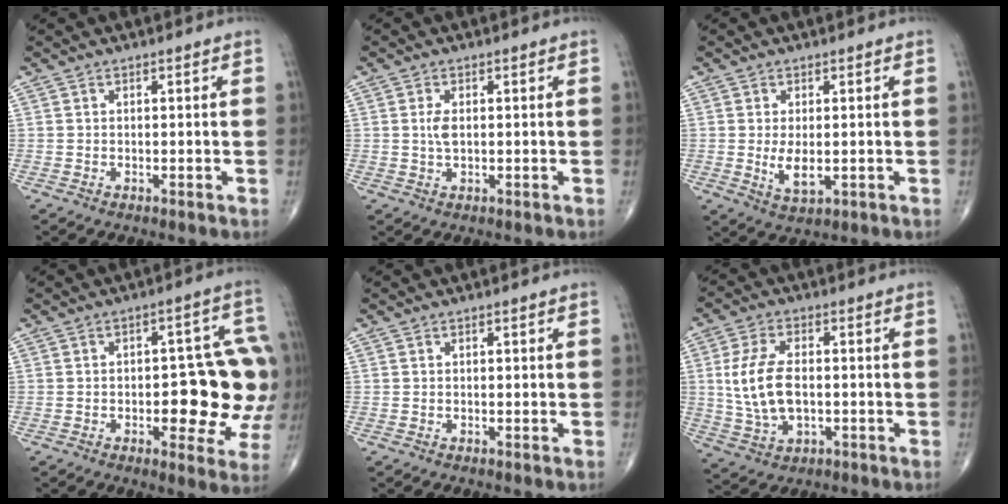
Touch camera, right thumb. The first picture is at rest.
{"total": 2.5, "force": [0.3, 1.3, 2.2], "torque": [-0.048, -0.001, 0.005]}
{"total": 4.5, "force": [-0.4, 2.2, 4.0], "torque": [-0.071, -0.013, -0.001]}
{"total": 15.8, "force": [-1.3, 6.3, 14.4], "torque": [-0.153, 0.019, -0.010]}
{"total": 0.5, "force": [0.1, 0.3, 0.5], "torque": [-0.006, 0.000, 0.001]}
{"total": 10.8, "force": [-0.1, 6.3, 8.7], "torque": [-0.175, 0.003, 0.003]}